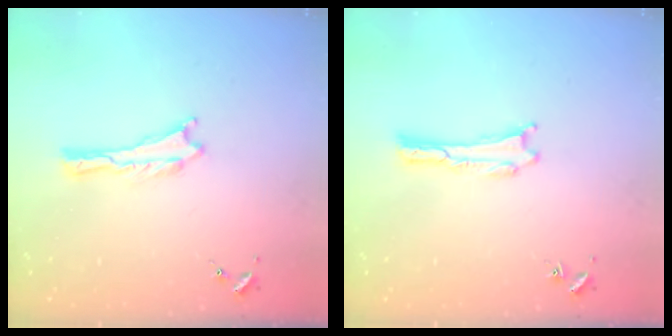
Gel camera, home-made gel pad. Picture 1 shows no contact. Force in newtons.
{"total": 0.0}